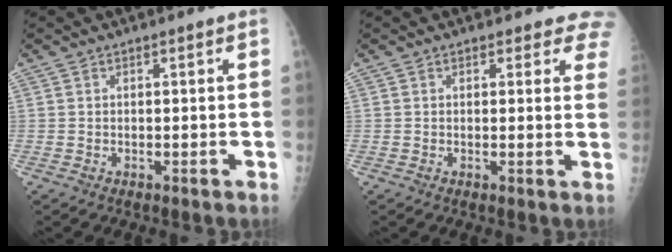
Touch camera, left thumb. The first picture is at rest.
{"total": 6.1, "force": [5.5, 2.7, 0.6], "torque": [0.045, -0.019, 0.033]}